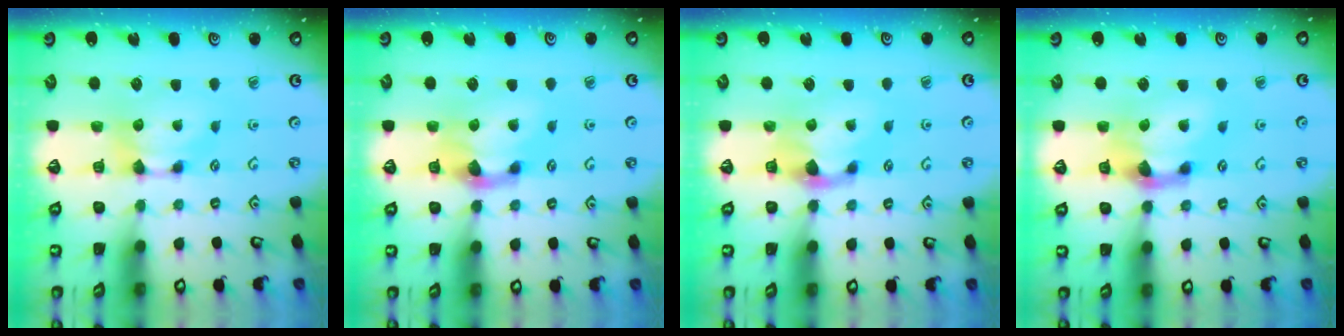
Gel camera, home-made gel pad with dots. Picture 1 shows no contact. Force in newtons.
{"total": 2.6, "press": 1.9, "slide": 1.7}
{"total": 1.5, "press": 0.4, "slide": 1.4}
{"total": 4.6, "press": 4.1, "slide": 2.1}